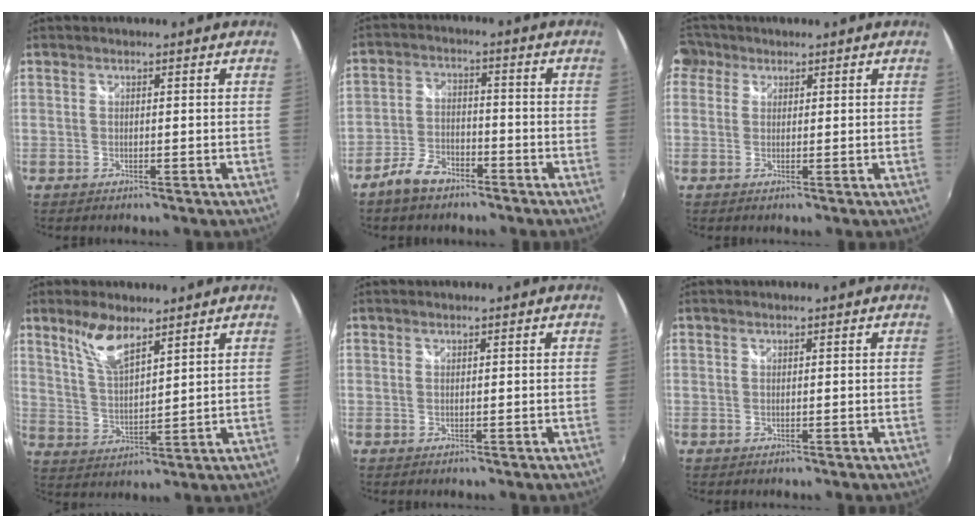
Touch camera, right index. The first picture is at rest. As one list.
[{"total": 6.9, "force": [-5.2, 3.3, 3.1], "torque": [-0.079, 0.008, -0.095]}, {"total": 5.0, "force": [0.9, 4.7, 1.6], "torque": [-0.042, 0.017, 0.002]}, {"total": 7.9, "force": [5.6, 2.4, 5.1], "torque": [-0.099, 0.003, 0.114]}, {"total": 0.0}, {"total": 0.0}]